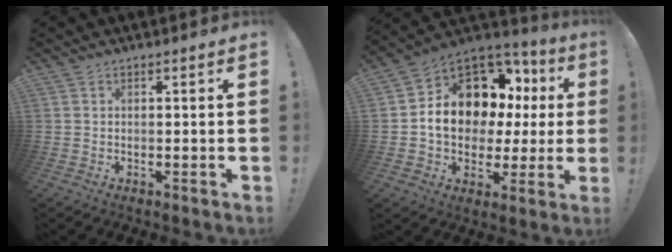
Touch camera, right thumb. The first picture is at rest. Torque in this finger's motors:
{"motor_torque": [2.23, 2.73, 0.51, -0.23, 0.40]}